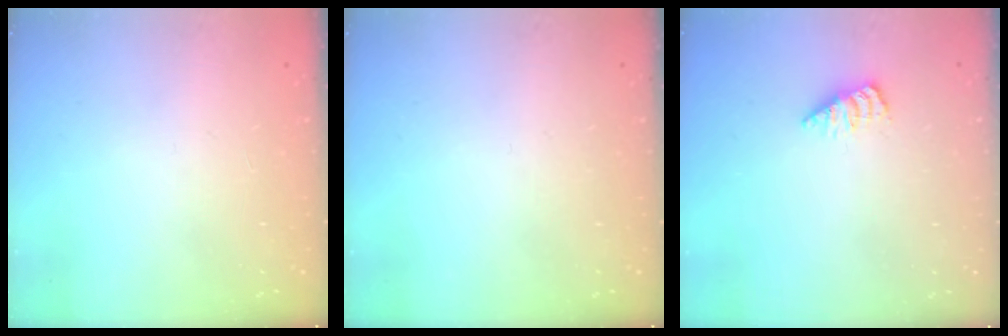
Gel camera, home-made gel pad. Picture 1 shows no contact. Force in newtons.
{"total": 0.0}
{"total": 1.9, "press": 1.9, "slide": 0.3}